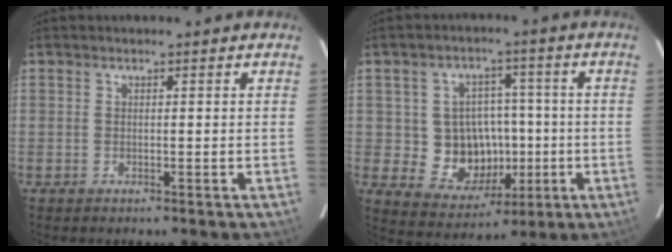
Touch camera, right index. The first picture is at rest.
{"total": 11.2, "force": [-1.4, 10.0, 4.8], "torque": [-0.102, 0.014, -0.002]}